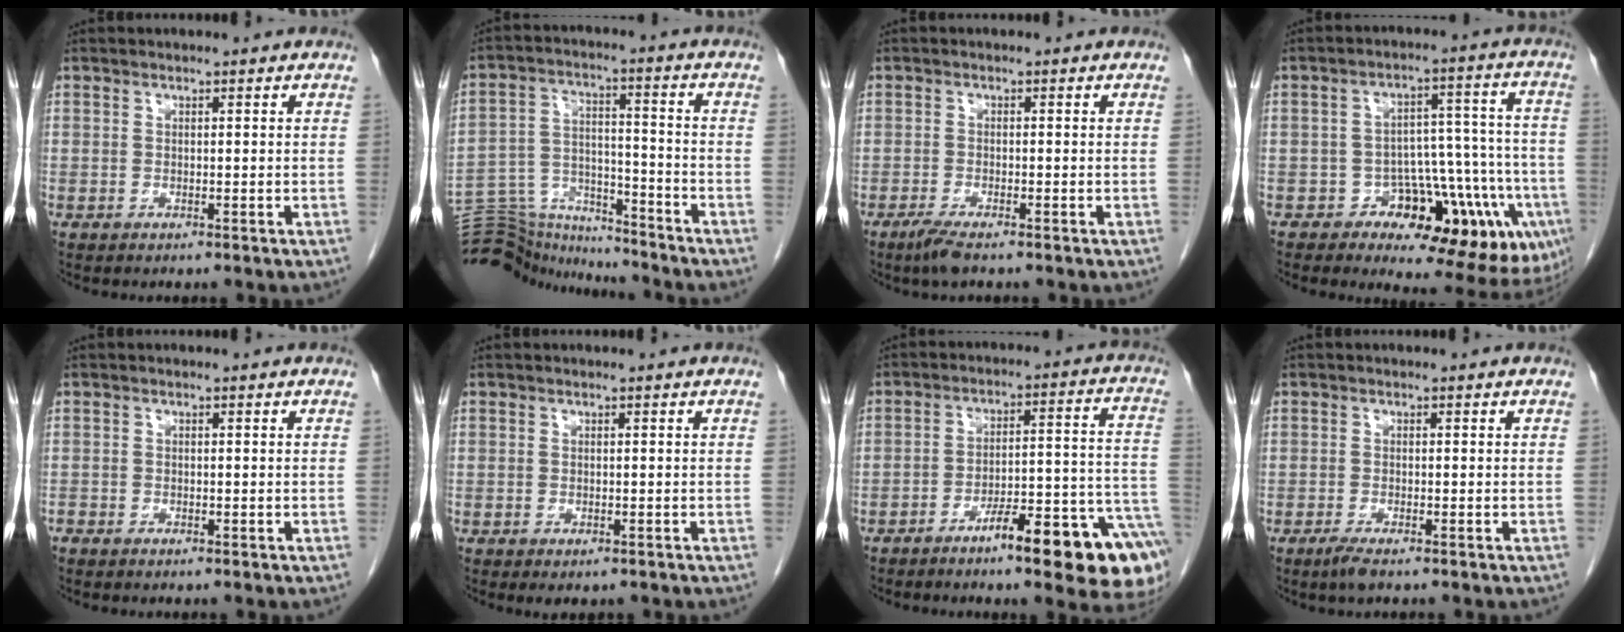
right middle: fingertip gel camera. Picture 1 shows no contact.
{"total": 14.2, "force": [-13.9, 2.2, 1.5], "torque": [-0.031, 0.038, -0.228]}
{"total": 2.7, "force": [-2.0, 0.3, 1.9], "torque": [-0.045, -0.008, -0.041]}
{"total": 14.6, "force": [-6.8, 6.9, 10.9], "torque": [-0.099, 0.049, -0.086]}
{"total": 0.6, "force": [-0.5, 0.3, 0.2], "torque": [-0.007, 0.000, -0.010]}
{"total": 1.5, "force": [-0.9, 0.7, 0.9], "torque": [-0.008, -0.002, -0.006]}
{"total": 16.6, "force": [-9.5, 2.1, 13.4], "torque": [-0.104, 0.039, -0.132]}
{"total": 2.0, "force": [-1.4, 0.2, 1.4], "torque": [-0.036, -0.007, -0.029]}